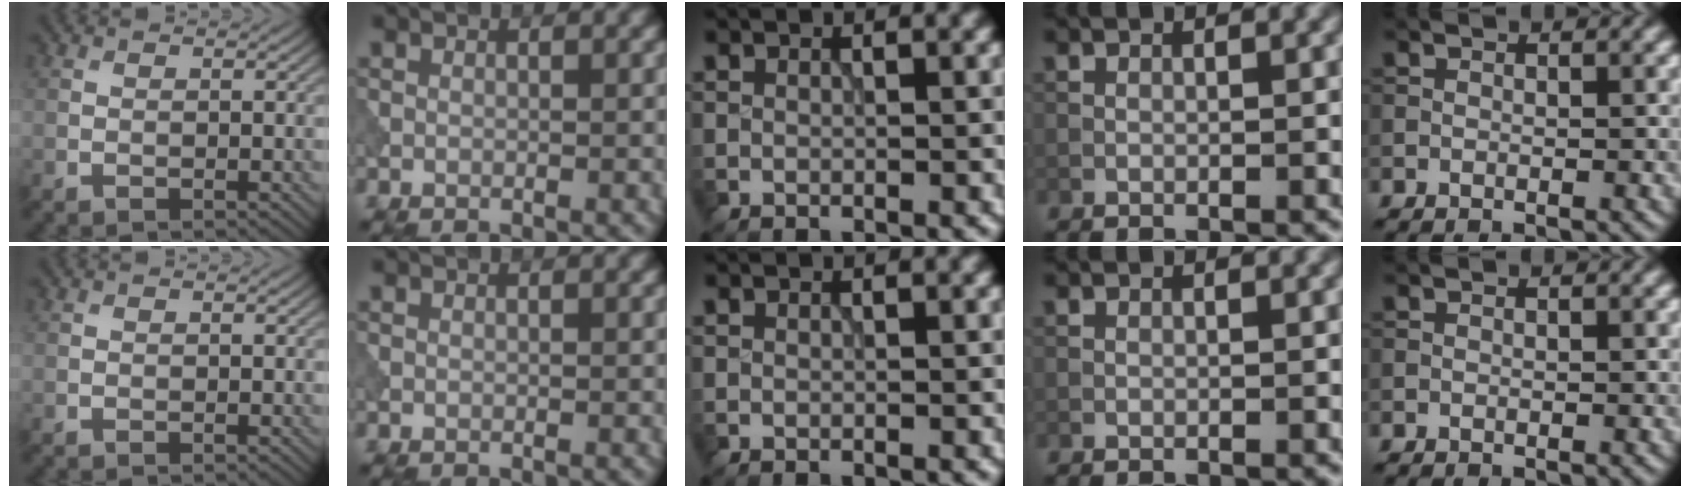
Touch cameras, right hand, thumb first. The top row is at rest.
{}